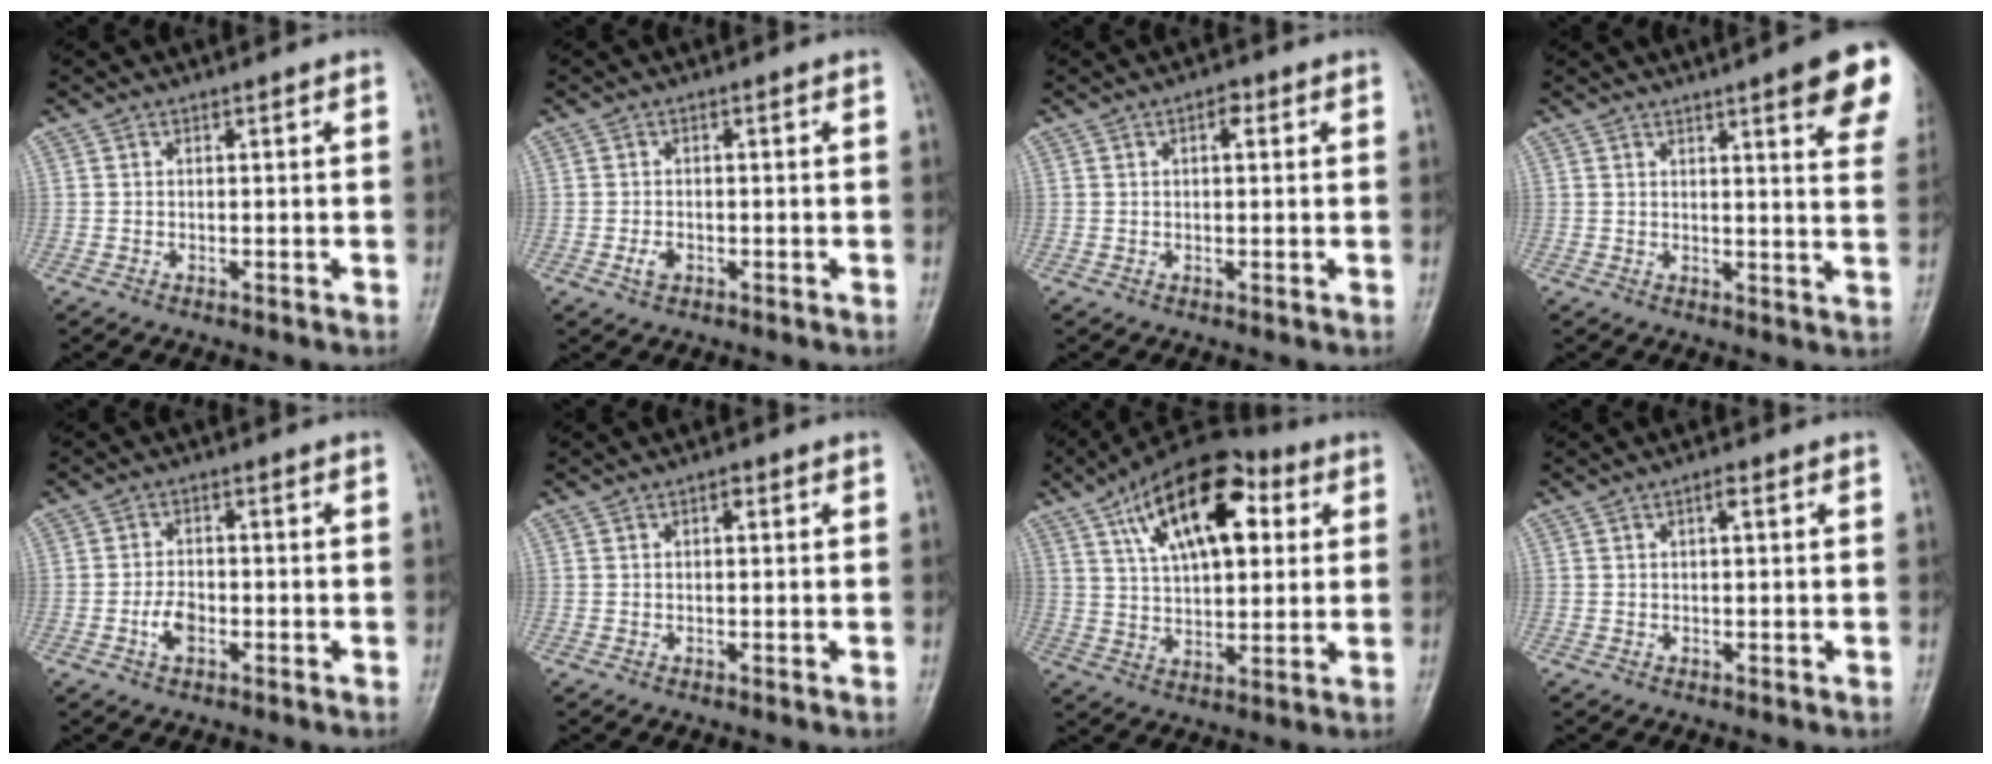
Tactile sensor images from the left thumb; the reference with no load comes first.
{"total": 2.2, "force": [-0.9, 1.4, 1.4], "torque": [-0.024, 0.004, -0.016]}
{"total": 2.4, "force": [0.9, 1.2, 1.8], "torque": [-0.022, 0.002, 0.009]}
{"total": 12.4, "force": [7.2, 2.1, 9.8], "torque": [-0.097, -0.027, 0.077]}
{"total": 3.9, "force": [-1.4, 2.3, 2.8], "torque": [-0.050, 0.010, -0.027]}
{"total": 1.5, "force": [0.5, 0.8, 1.1], "torque": [-0.014, 0.002, 0.005]}
{"total": 19.8, "force": [7.6, 10.0, 15.4], "torque": [-0.220, -0.002, 0.118]}
{"total": 1.8, "force": [0.7, 0.7, 1.6], "torque": [-0.026, 0.002, 0.007]}